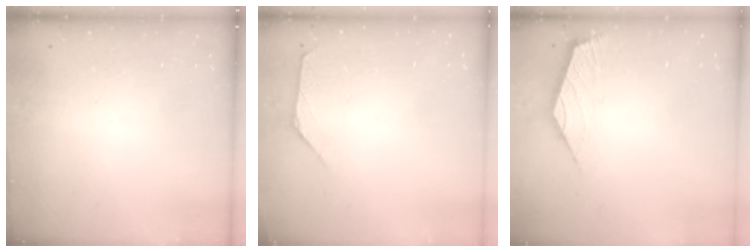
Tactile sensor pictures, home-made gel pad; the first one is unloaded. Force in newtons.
{"total": 1.6, "press": 1.5, "slide": 0.4}
{"total": 2.5, "press": 2.4, "slide": 0.6}